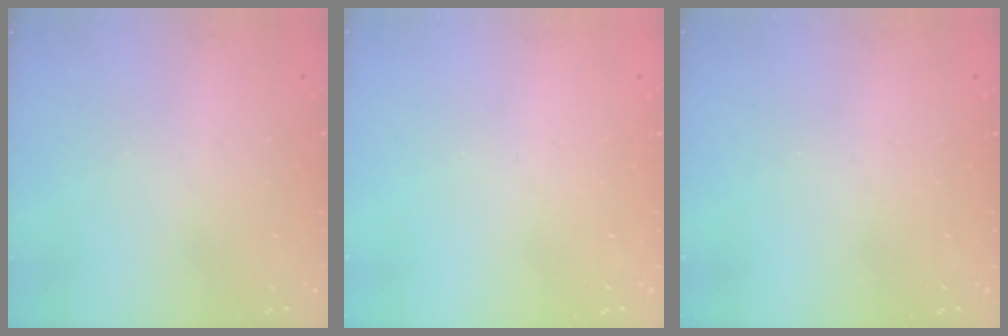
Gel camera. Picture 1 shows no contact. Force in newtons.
{"total": 0.0}
{"total": 0.0}